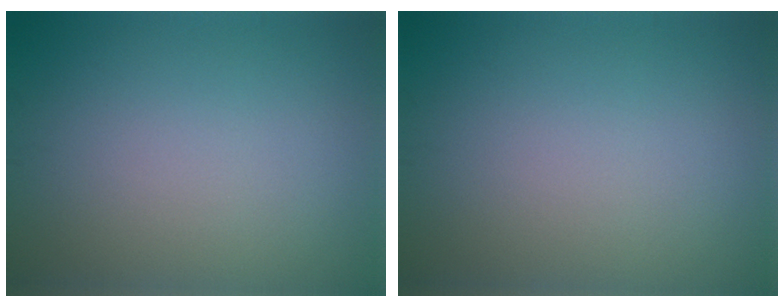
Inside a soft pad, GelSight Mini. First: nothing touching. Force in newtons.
{"total": 0.0}